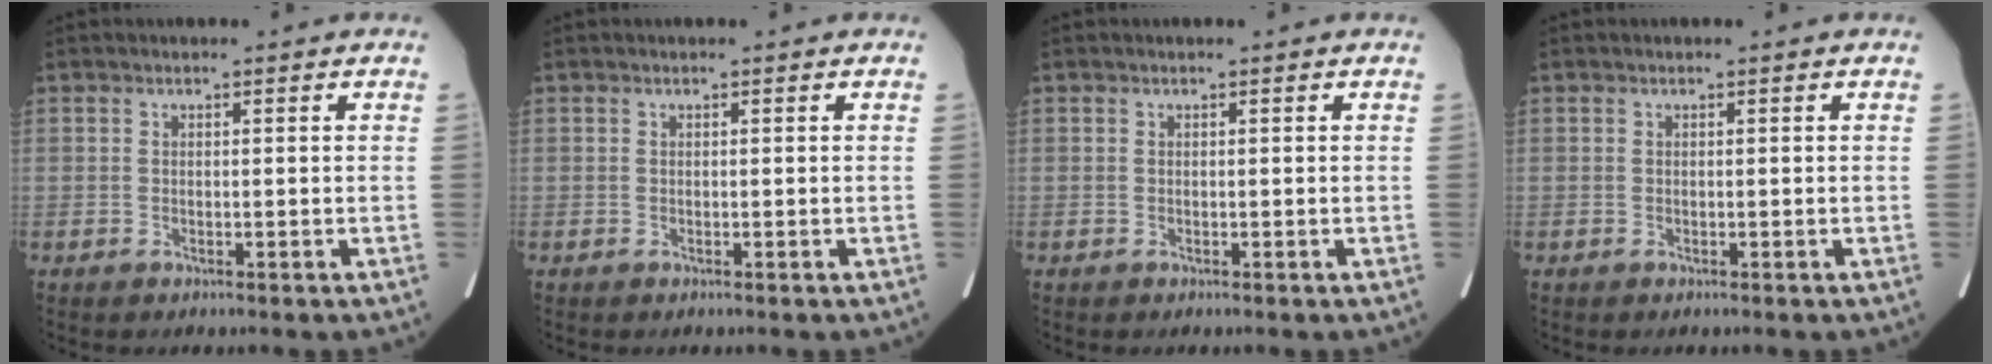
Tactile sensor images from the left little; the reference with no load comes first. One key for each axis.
{"total": 0.0}
{"total": 0.0}
{"total": 0.0}